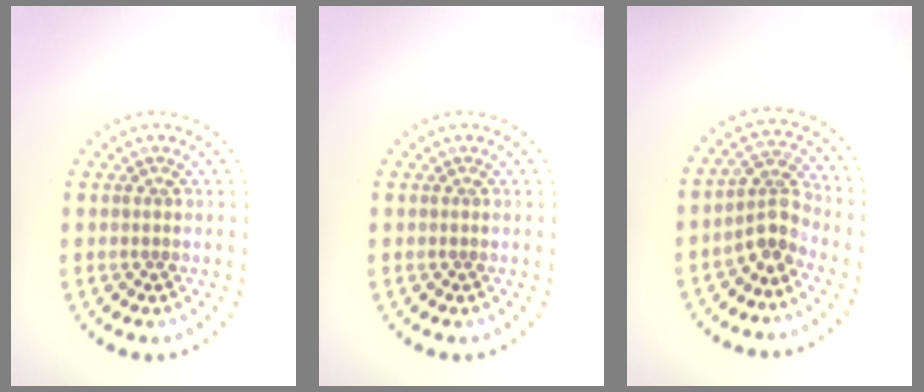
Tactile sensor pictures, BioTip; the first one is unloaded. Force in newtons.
{"total": 0.0}
{"total": 3.0, "press": 2.3, "slide": 1.9}